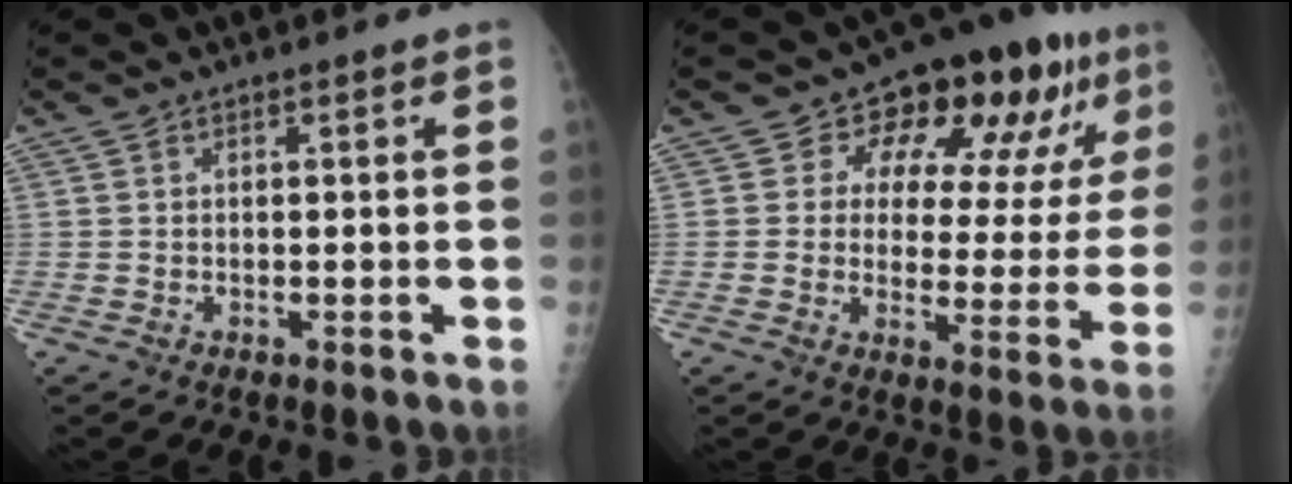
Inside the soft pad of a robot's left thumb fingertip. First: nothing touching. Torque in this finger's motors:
{"motor_torque": [0.28, 0.43, -0.12, -0.37, 0.07]}